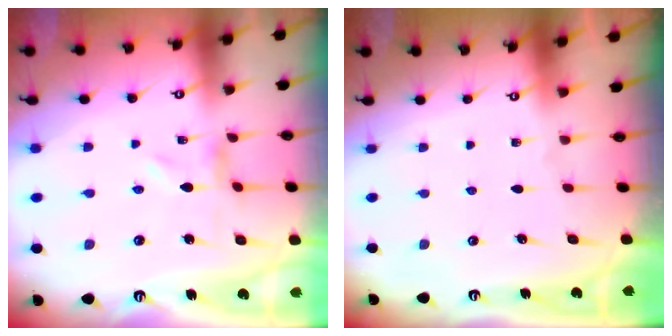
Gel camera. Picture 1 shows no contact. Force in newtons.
{"total": 0.0}